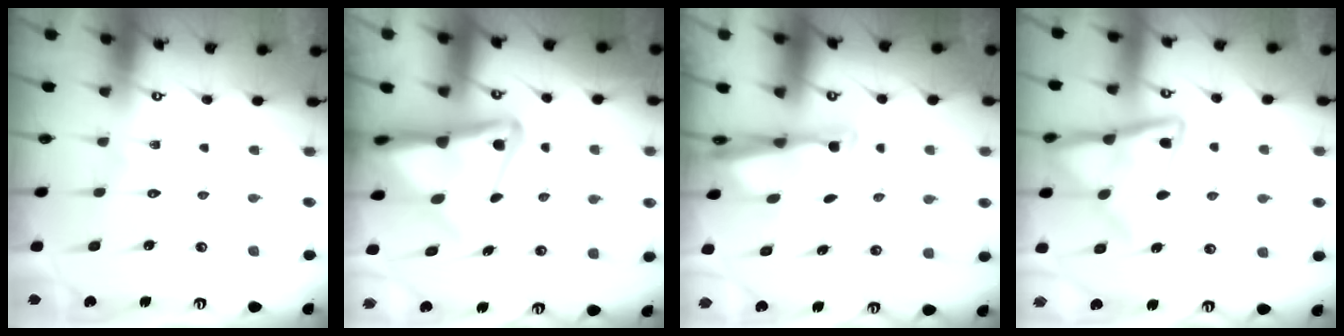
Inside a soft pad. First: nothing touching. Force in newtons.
{"total": 10.1, "press": 10.0, "slide": 1.5}
{"total": 2.7, "press": 2.6, "slide": 0.8}
{"total": 13.2, "press": 13.1, "slide": 1.2}